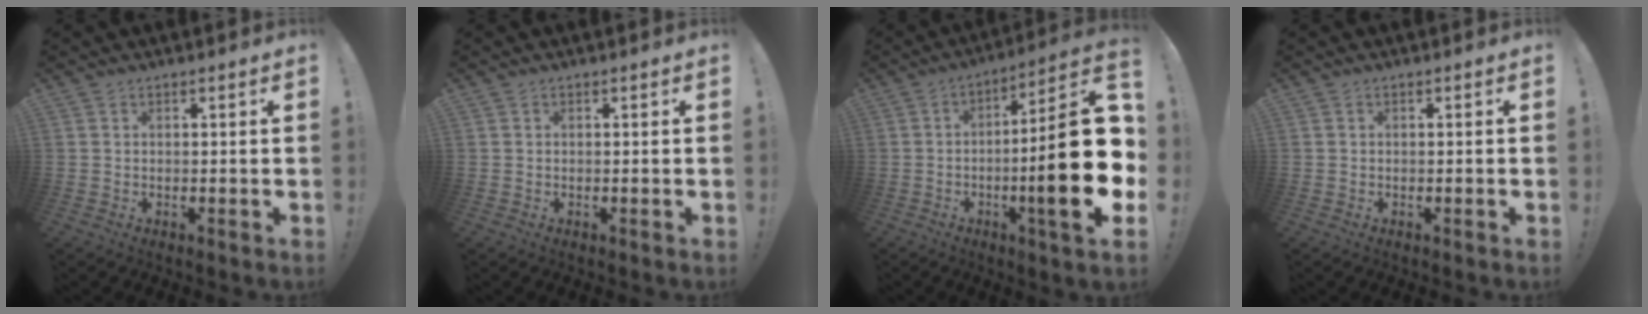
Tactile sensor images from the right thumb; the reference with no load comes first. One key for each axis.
{"total": 0.0}
{"total": 25.0, "fx": -3.3, "fy": 4.6, "fz": 24.4, "tx": -0.365, "ty": 0.007, "tz": -0.052}
{"total": 0.0}